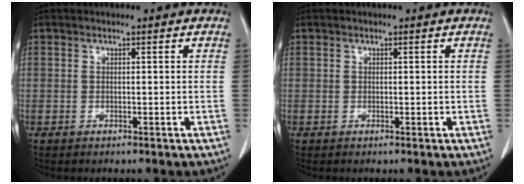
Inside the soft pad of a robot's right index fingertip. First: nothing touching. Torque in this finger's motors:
{"motor_torque": [-0.05, 0.05, -0.04, 0.00]}